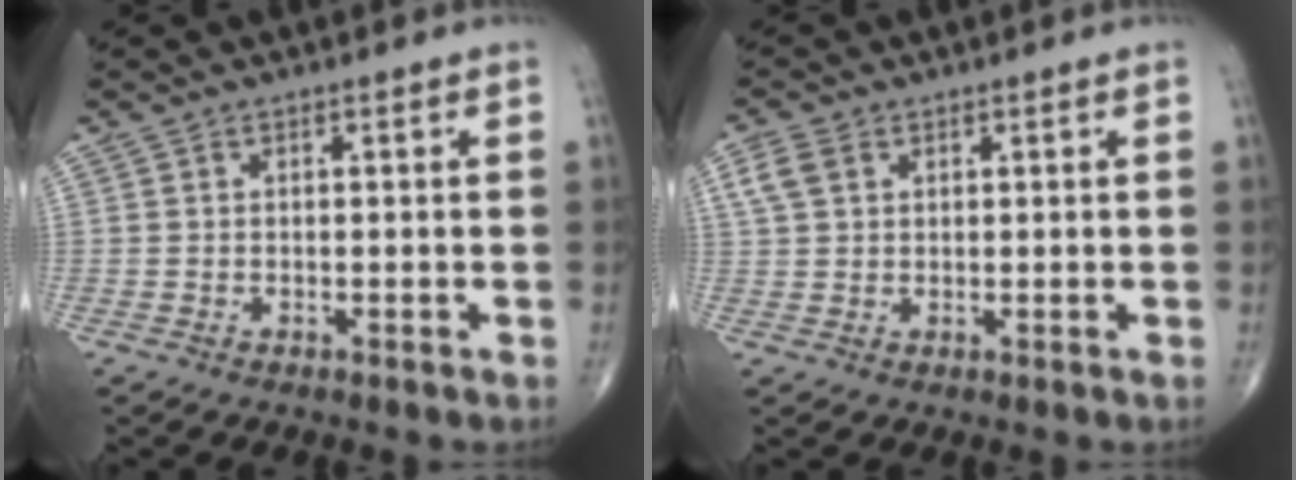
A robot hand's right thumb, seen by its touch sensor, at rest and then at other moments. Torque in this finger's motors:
{"motor_torque": [-0.20, 0.22, 0.13, 0.00, 0.02]}